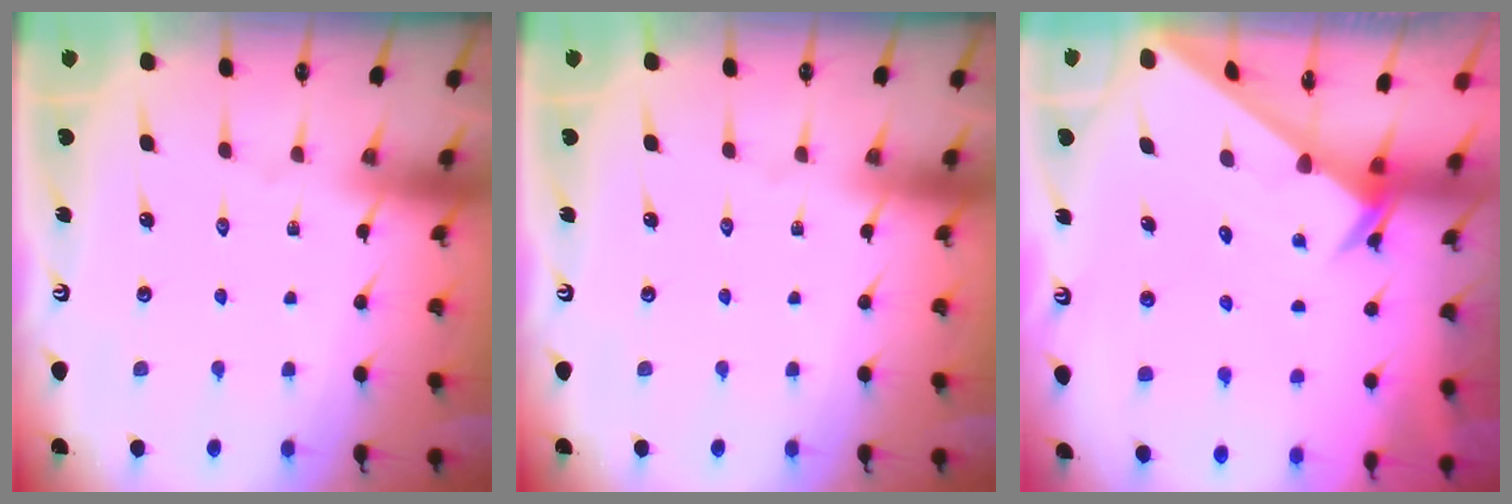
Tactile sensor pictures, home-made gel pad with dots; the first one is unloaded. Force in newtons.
{"total": 0.0}
{"total": 2.0, "press": 2.0, "slide": 0.2}